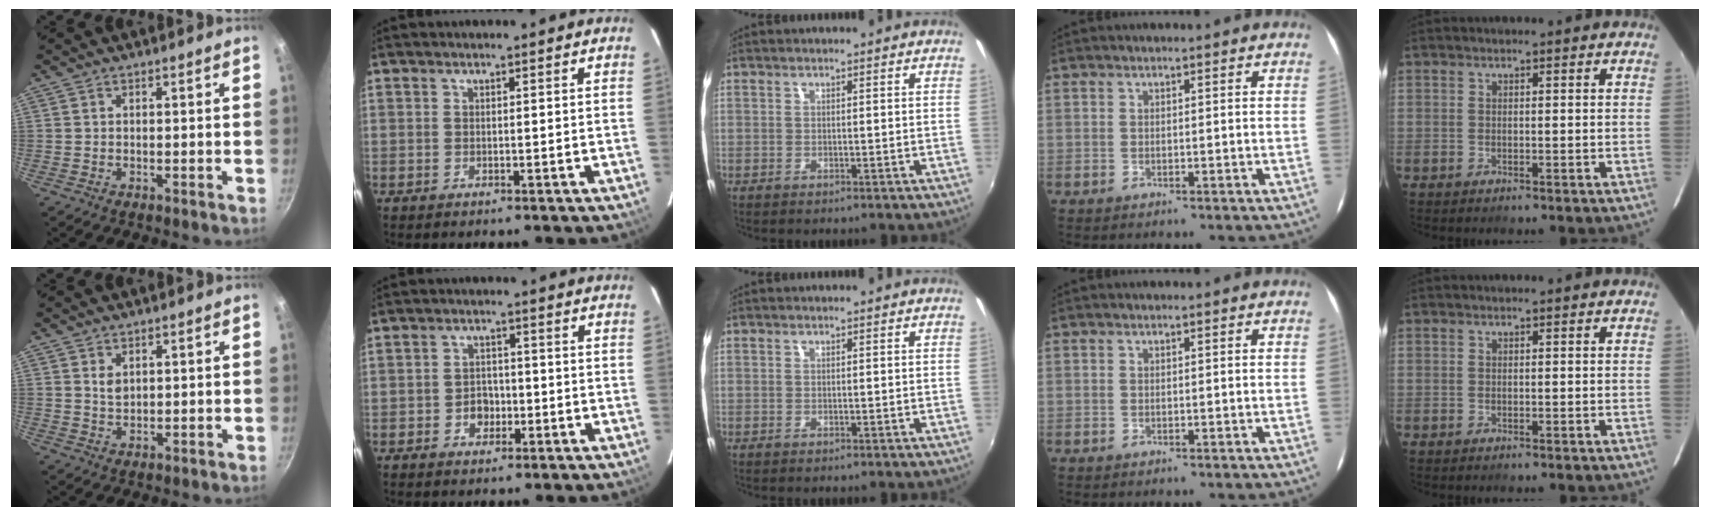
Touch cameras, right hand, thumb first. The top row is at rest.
{"thumb": {"total": 2.3, "force": [1.0, 1.5, 1.5], "torque": [-0.024, -0.006, 0.021]}, "index": {"total": 3.7, "force": [-1.4, 3.0, 1.6], "torque": [-0.032, 0.010, -0.015]}}